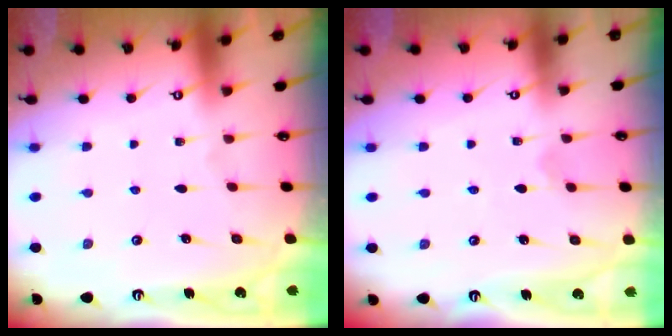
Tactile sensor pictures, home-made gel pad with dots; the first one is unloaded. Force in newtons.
{"total": 1.2, "press": 1.2, "slide": 0.2}